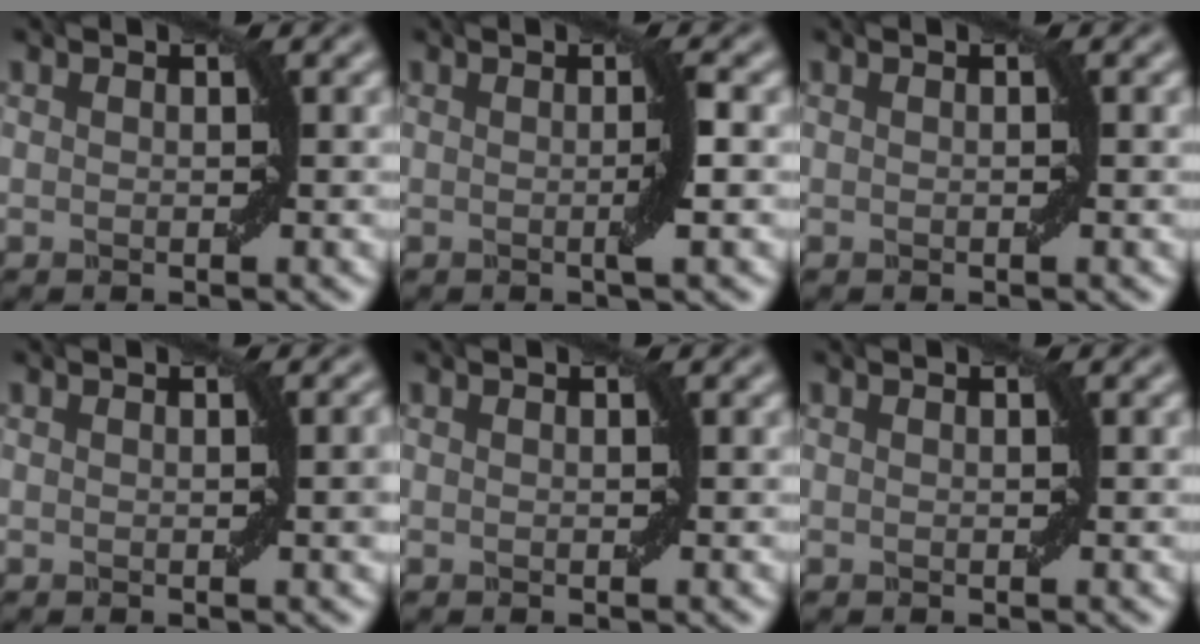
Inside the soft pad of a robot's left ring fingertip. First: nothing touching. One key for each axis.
{"total": 1.8, "fx": -0.1, "fy": 0.1, "fz": 1.8, "tx": -0.032, "ty": -0.002, "tz": -0.005}
{"total": 0.0}
{"total": 1.5, "fx": 0.1, "fy": 0.1, "fz": 1.5, "tx": -0.016, "ty": 0.001, "tz": 0.001}
{"total": 0.0}
{"total": 0.0}